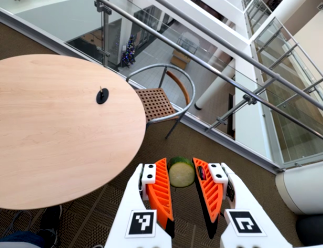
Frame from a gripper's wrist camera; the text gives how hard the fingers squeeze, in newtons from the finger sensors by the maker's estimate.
{"total": 8.5, "left": 8.6, "right": 8.5}